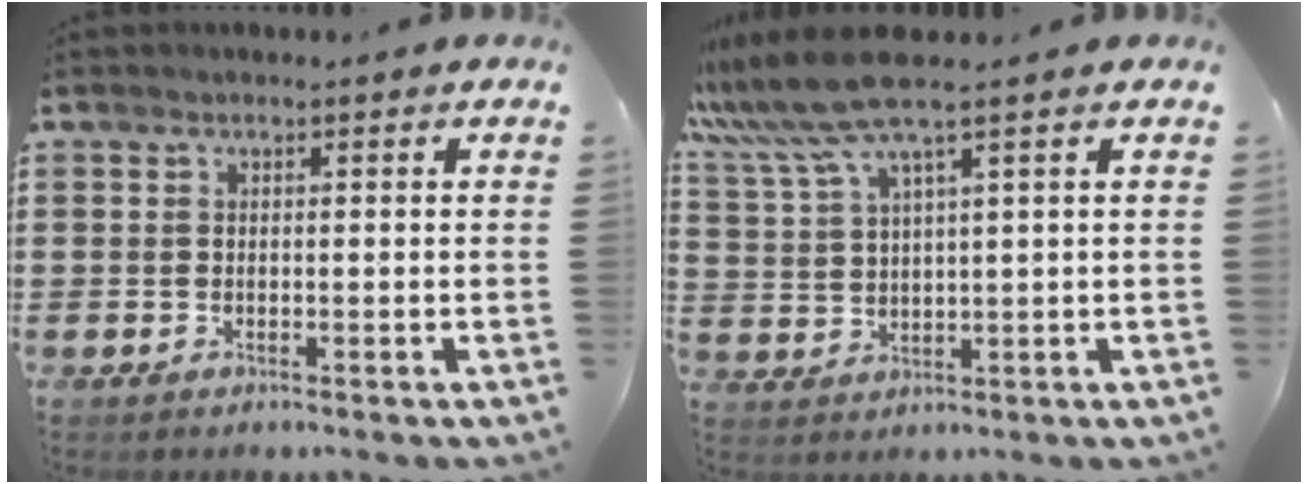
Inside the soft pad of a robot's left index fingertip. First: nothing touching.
{"total": 7.9, "force": [5.5, 0.5, 5.5], "torque": [-0.140, -0.015, 0.095]}